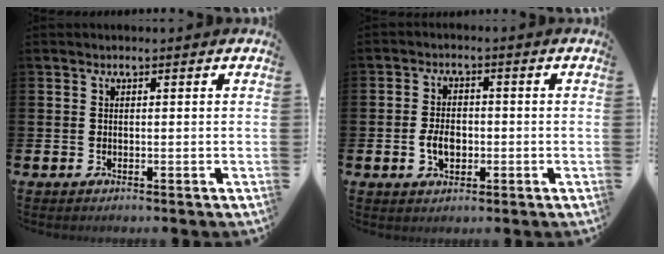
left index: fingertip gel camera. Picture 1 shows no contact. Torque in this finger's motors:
{"motor_torque": [0.61, 0.51, 0.12, 0.09]}